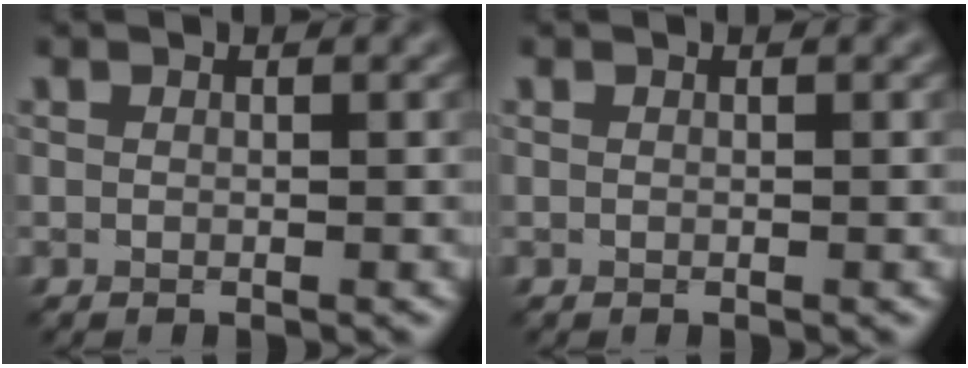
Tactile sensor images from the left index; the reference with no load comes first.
{"total": 0.0}